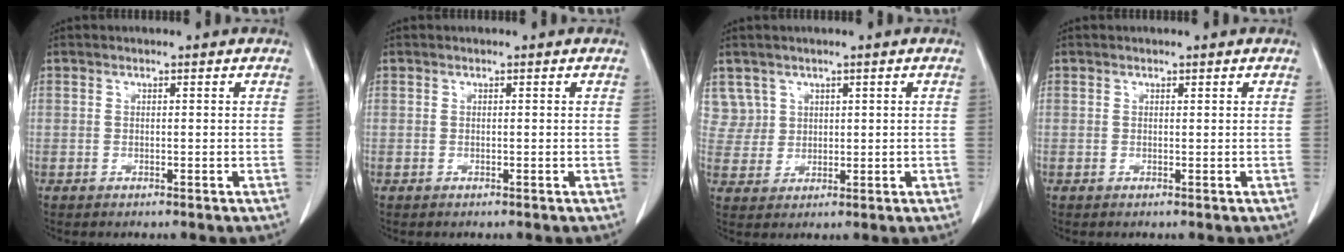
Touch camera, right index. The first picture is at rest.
{"total": 0.0}
{"total": 4.1, "force": [2.1, 3.5, -0.4], "torque": [0.020, 0.007, 0.046]}
{"total": 0.0}